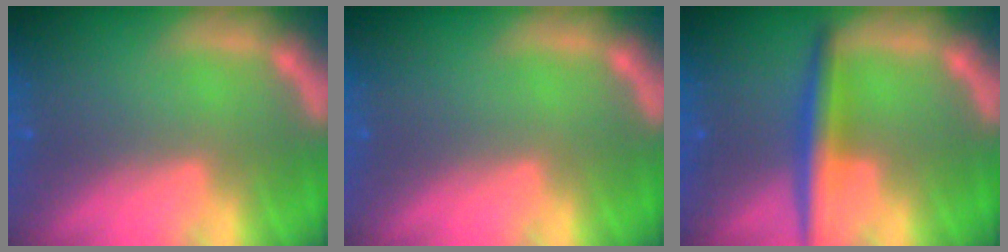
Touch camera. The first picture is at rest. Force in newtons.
{"total": 0.0}
{"total": 4.0}